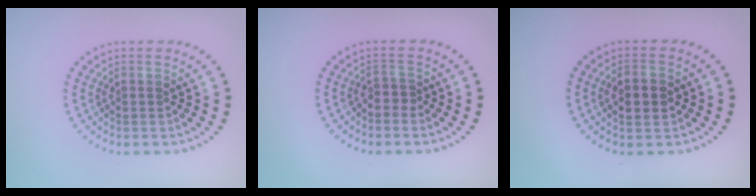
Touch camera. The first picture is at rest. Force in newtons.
{"total": 1.1, "press": 0.7, "slide": 0.9}
{"total": 2.8, "press": 2.8, "slide": 0.2}